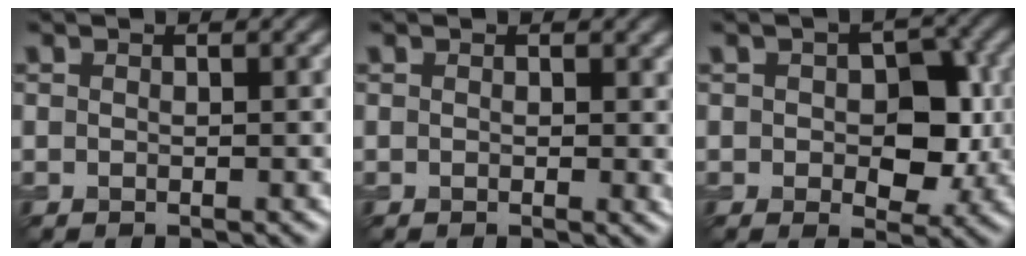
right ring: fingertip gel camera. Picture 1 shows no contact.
{"total": 1.4, "force": [0.5, 0.6, 1.2], "torque": [-0.009, 0.002, 0.006]}
{"total": 5.8, "force": [0.0, 3.5, 4.7], "torque": [-0.061, -0.004, 0.002]}